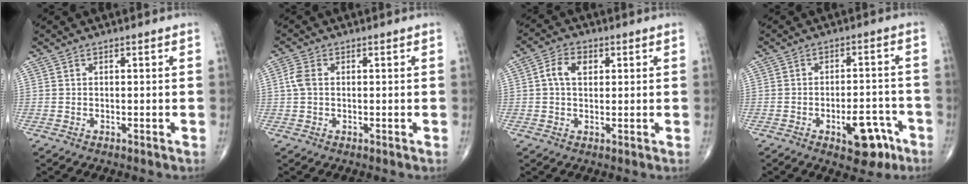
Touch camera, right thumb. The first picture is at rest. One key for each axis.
{"total": 2.9, "fx": 0.3, "fy": 1.9, "fz": 2.2, "tx": -0.057, "ty": 0.007, "tz": 0.001}
{"total": 4.8, "fx": 1.1, "fy": 3.2, "fz": 3.4, "tx": -0.061, "ty": 0.009, "tz": 0.016}
{"total": 8.7, "fx": -4.3, "fy": 4.3, "fz": 6.2, "tx": -0.062, "ty": 0.035, "tz": -0.052}